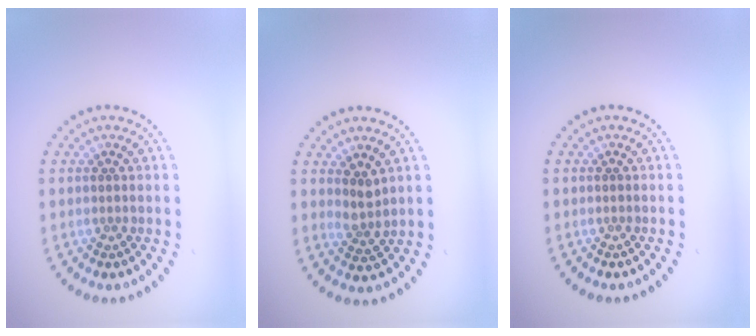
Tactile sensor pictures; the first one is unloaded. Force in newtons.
{"total": 1.9, "press": 1.5, "slide": 1.2}
{"total": 0.0}